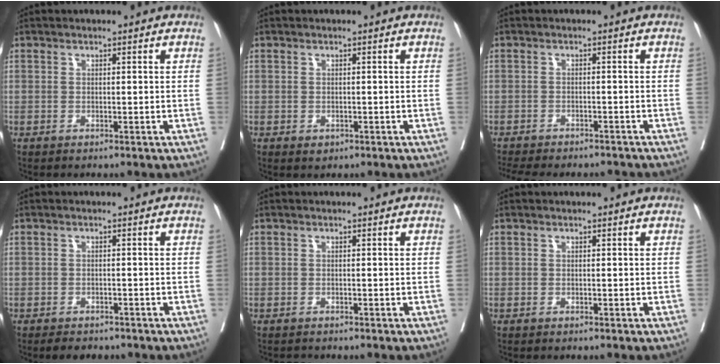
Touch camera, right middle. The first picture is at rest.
{"total": 1.1, "force": [-0.4, 0.8, 0.5], "torque": [-0.008, 0.001, 0.001]}
{"total": 12.5, "force": [-11.2, 3.1, 4.5], "torque": [-0.085, -0.007, -0.145]}
{"total": 3.4, "force": [-2.8, 1.6, 1.1], "torque": [-0.015, -0.002, -0.034]}
{"total": 0.5, "force": [-0.5, 0.1, -0.1], "torque": [-0.006, -0.003, -0.010]}
{"total": 0.0}